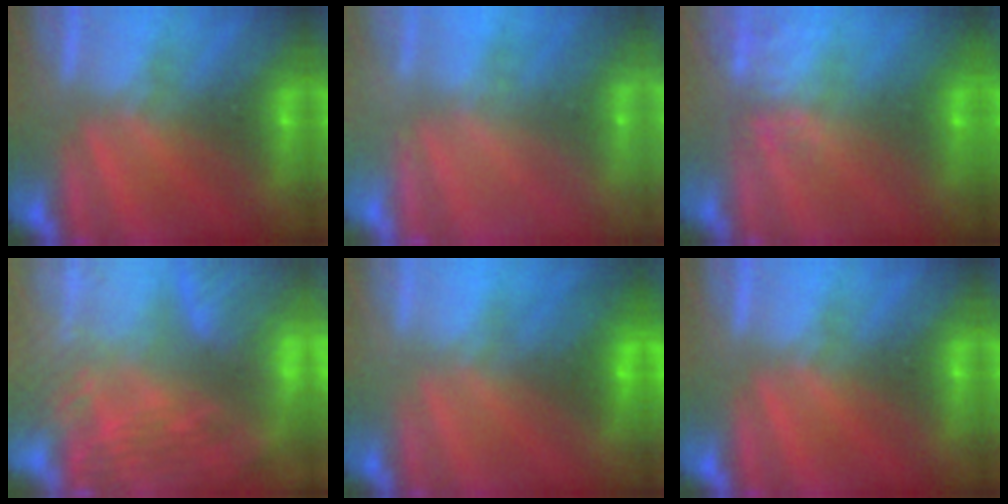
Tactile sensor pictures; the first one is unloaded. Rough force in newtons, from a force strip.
{"total": 2.1}
{"total": 3.9}
{"total": 6.7}
{"total": 2.8}
{"total": 0.0}